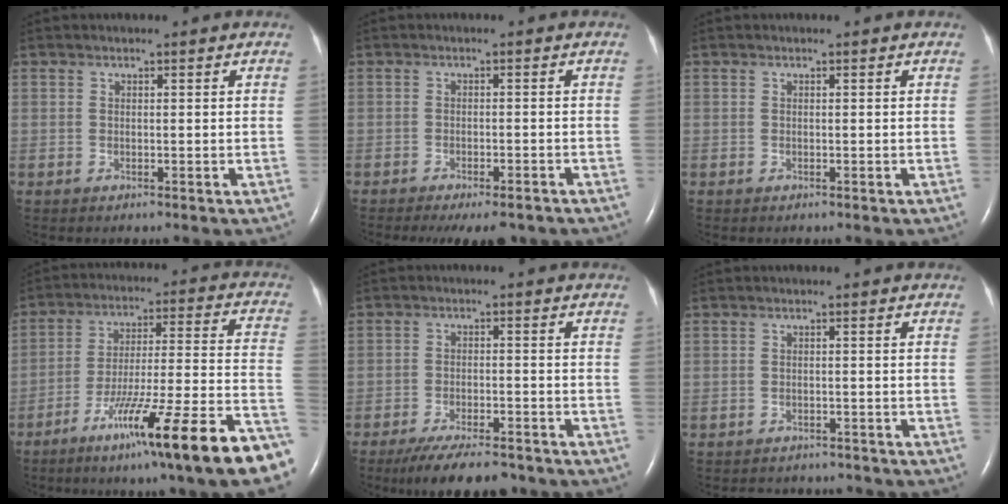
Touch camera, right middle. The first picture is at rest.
{"total": 8.2, "force": [-6.8, 2.0, 4.1], "torque": [-0.047, -0.012, -0.089]}
{"total": 0.0}
{"total": 23.1, "force": [-14.9, 0.1, 17.6], "torque": [-0.197, -0.014, -0.238]}
{"total": 11.0, "force": [-9.4, 2.2, 5.2], "torque": [-0.083, -0.015, -0.143]}
{"total": 5.8, "force": [-5.6, 1.7, 0.6], "torque": [-0.007, -0.002, -0.064]}